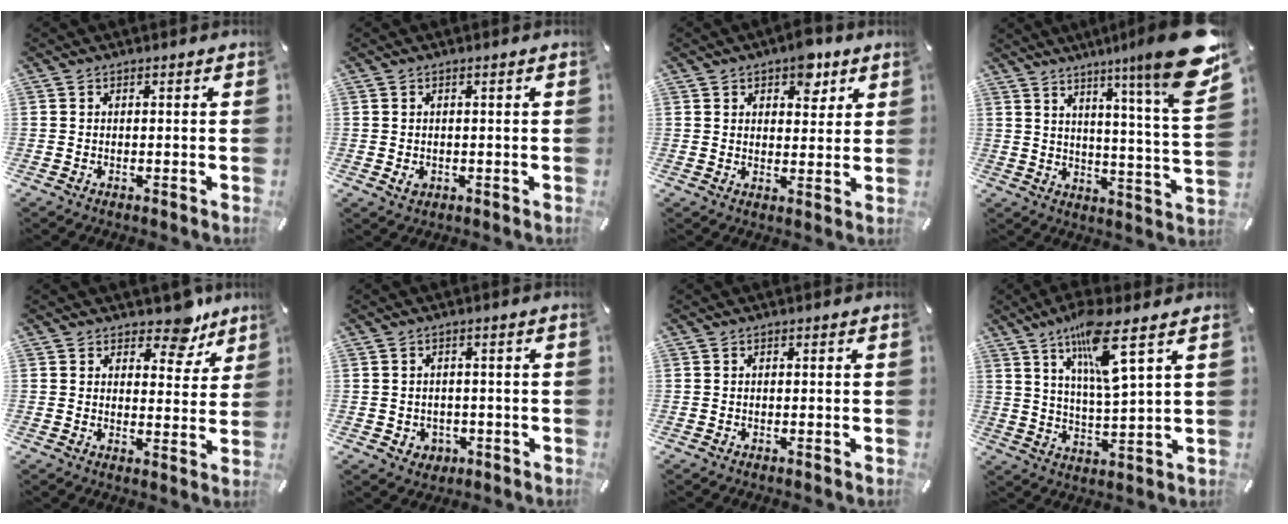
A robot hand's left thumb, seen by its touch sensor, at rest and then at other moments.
{"total": 1.4, "force": [0.0, 1.2, 0.7], "torque": [-0.005, 0.000, -0.002]}
{"total": 7.0, "force": [4.4, 4.2, 3.3], "torque": [-0.023, -0.019, 0.070]}
{"total": 18.0, "force": [11.0, 0.8, 14.3], "torque": [-0.214, -0.088, 0.161]}
{"total": 8.8, "force": [6.9, 4.4, 3.4], "torque": [-0.018, -0.054, 0.114]}
{"total": 3.1, "force": [-0.3, 3.0, 0.5], "torque": [-0.005, 0.002, -0.007]}
{"total": 0.0}
{"total": 12.7, "force": [7.3, 1.9, 10.3], "torque": [-0.189, -0.023, 0.119]}